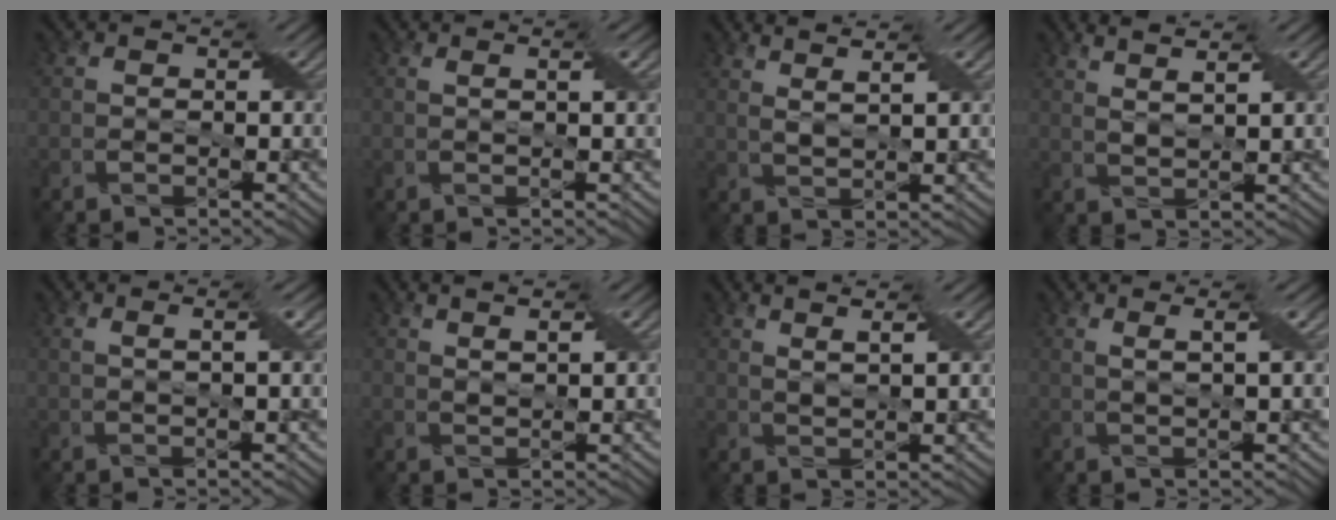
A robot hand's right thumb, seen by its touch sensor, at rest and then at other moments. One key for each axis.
{"total": 2.5, "fx": 0.7, "fy": 0.3, "fz": 2.4, "tx": -0.037, "ty": 0.009, "tz": 0.006}
{"total": 4.5, "fx": 3.0, "fy": 0.7, "fz": 3.3, "tx": -0.055, "ty": 0.008, "tz": 0.049}
{"total": 4.3, "fx": 3.0, "fy": 0.6, "fz": 3.0, "tx": -0.046, "ty": 0.006, "tz": 0.049}
{"total": 3.4, "fx": 1.2, "fy": 0.4, "fz": 3.1, "tx": -0.047, "ty": 0.005, "tz": 0.016}
{"total": 2.5, "fx": 1.7, "fy": 0.3, "fz": 1.9, "tx": -0.026, "ty": -0.003, "tz": 0.031}
{"total": 4.2, "fx": 2.6, "fy": 0.5, "fz": 3.2, "tx": -0.049, "ty": 0.005, "tz": 0.041}
{"total": 4.3, "fx": 2.0, "fy": 0.5, "fz": 3.8, "tx": -0.054, "ty": 0.006, "tz": 0.027}